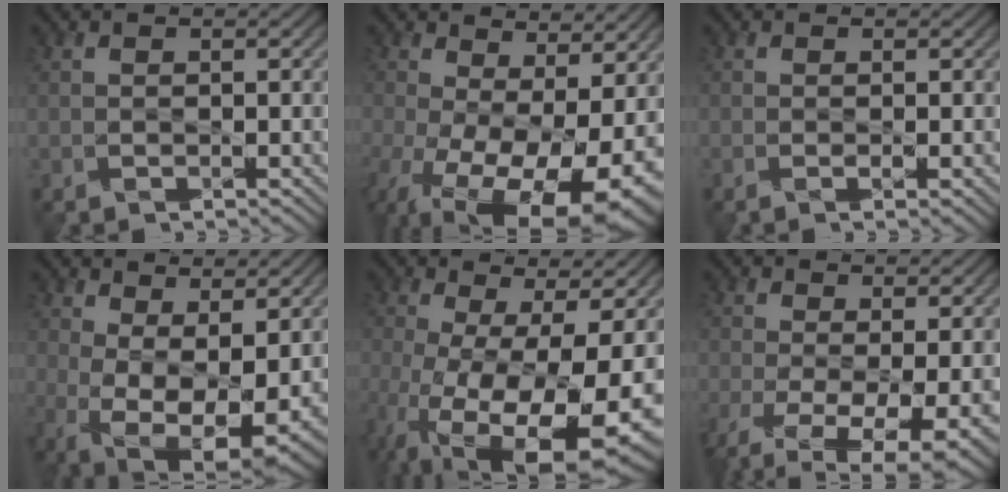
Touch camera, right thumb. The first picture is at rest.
{"total": 17.8, "force": [-4.6, 9.5, 14.4], "torque": [-0.272, -0.074, -0.021]}
{"total": 1.1, "force": [-0.2, 0.1, 1.1], "torque": [-0.024, -0.005, -0.008]}
{"total": 13.6, "force": [-0.8, 7.0, 11.7], "torque": [-0.214, -0.038, 0.023]}
{"total": 18.1, "force": [-6.3, 7.5, 15.2], "torque": [-0.295, -0.054, -0.078]}
{"total": 10.0, "force": [-3.6, 4.0, 8.5], "torque": [-0.177, -0.027, -0.051]}